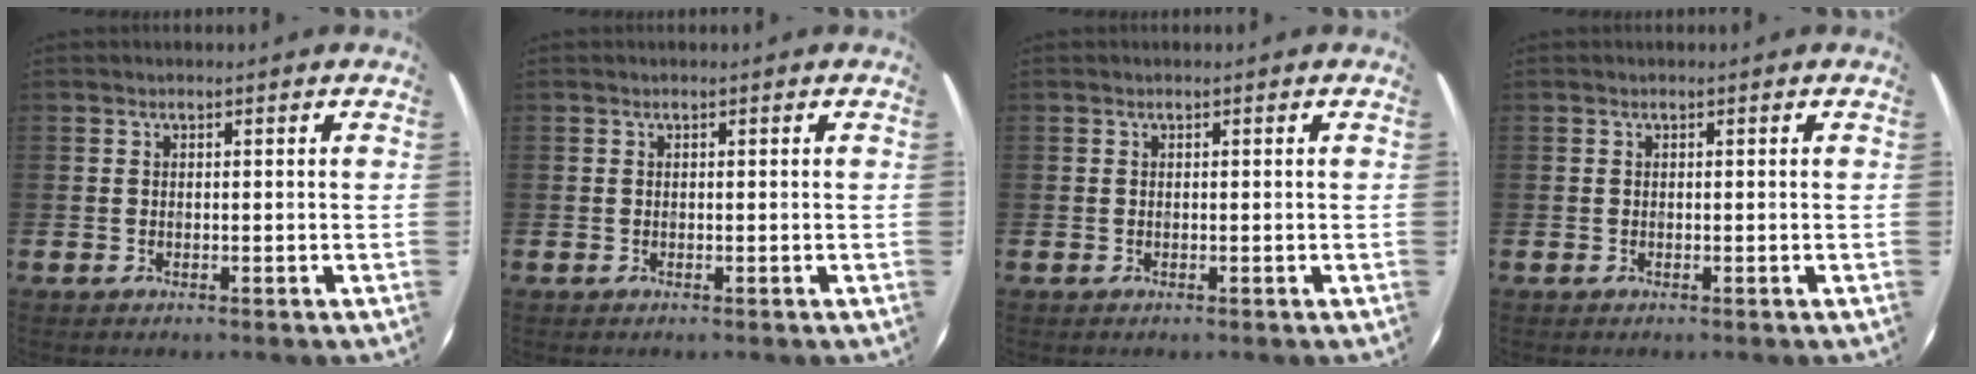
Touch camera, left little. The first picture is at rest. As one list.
[{"total": 0.0}, {"total": 0.0}, {"total": 0.0}]